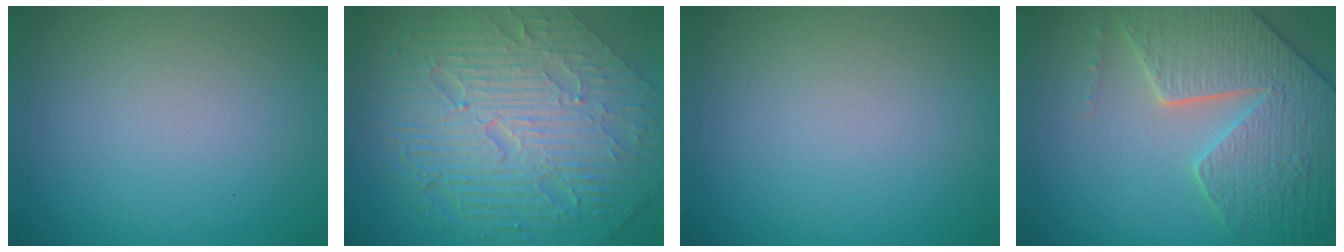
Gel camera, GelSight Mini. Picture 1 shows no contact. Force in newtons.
{"total": 11.2, "press": 7.5, "slide": 8.4}
{"total": 0.0}
{"total": 7.6, "press": 6.2, "slide": 4.5}